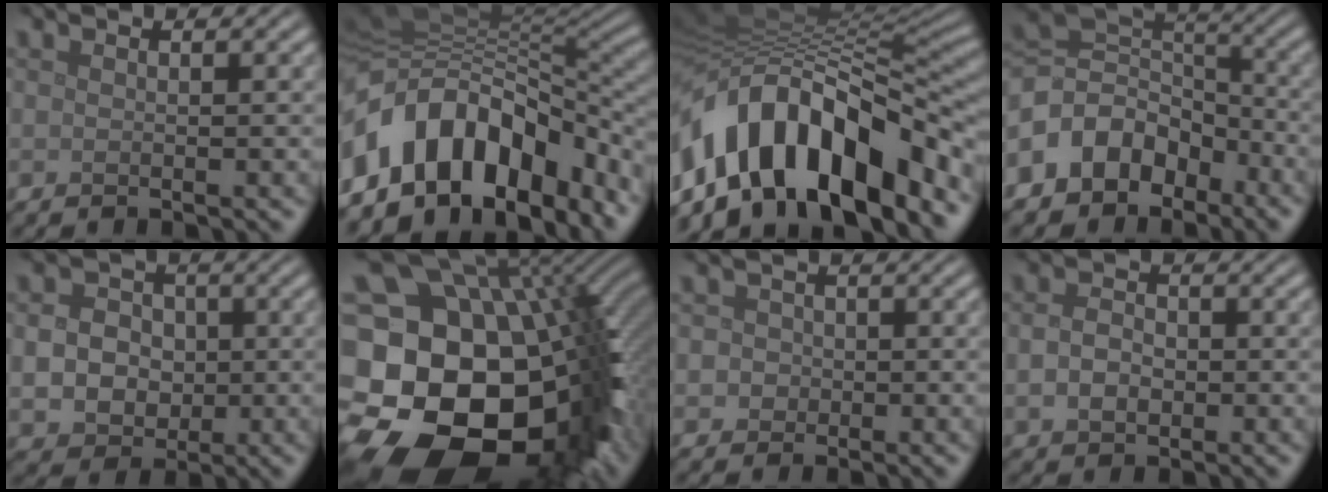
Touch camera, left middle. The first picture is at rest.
{"total": 13.8, "force": [-6.5, 9.1, 8.2], "torque": [-0.148, 0.010, -0.107]}
{"total": 15.4, "force": [-6.9, 8.0, 11.2], "torque": [-0.182, 0.009, -0.117]}
{"total": 7.9, "force": [-4.3, 5.9, 3.2], "torque": [-0.053, 0.009, -0.100]}
{"total": 6.0, "force": [-0.2, 5.4, 2.8], "torque": [-0.038, 0.011, -0.020]}
{"total": 23.9, "force": [-7.3, 17.5, 14.5], "torque": [-0.242, -0.036, -0.154]}
{"total": 2.2, "force": [0.0, 2.1, 0.7], "torque": [0.007, 0.009, -0.015]}
{"total": 2.5, "force": [-0.2, 1.9, 1.6], "torque": [-0.035, -0.003, -0.008]}